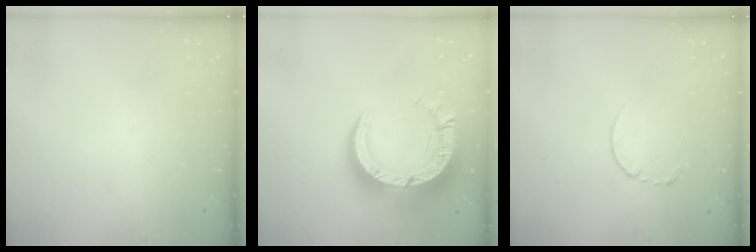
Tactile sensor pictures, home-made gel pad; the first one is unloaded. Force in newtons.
{"total": 19.6, "press": 19.5, "slide": 1.7}
{"total": 3.9, "press": 3.9, "slide": 0.3}